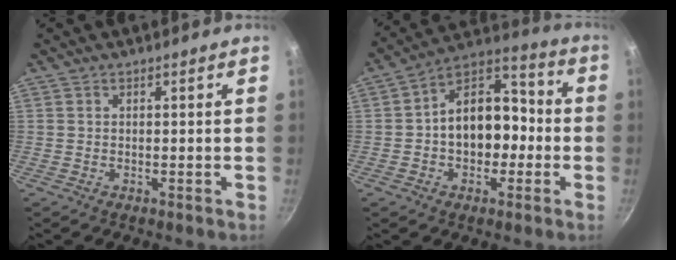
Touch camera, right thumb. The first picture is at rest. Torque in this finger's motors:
{"motor_torque": [-0.02, 0.54, 0.22, 0.16, 0.28]}